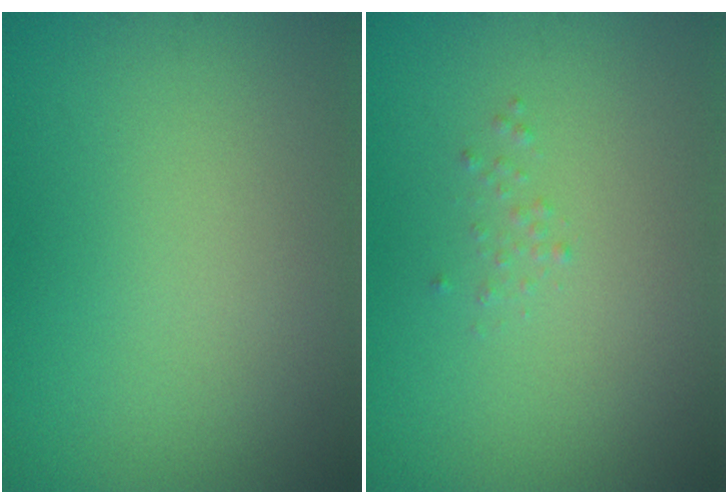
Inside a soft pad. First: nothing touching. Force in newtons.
{"total": 0.5, "press": 0.5, "slide": 0.0}